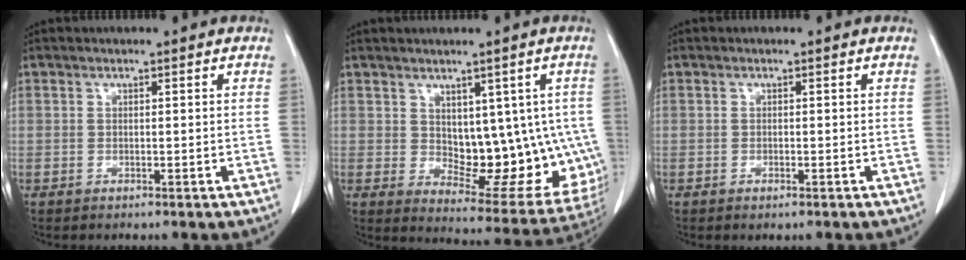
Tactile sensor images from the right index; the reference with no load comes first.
{"total": 14.7, "force": [0.5, 7.8, 12.4], "torque": [-0.140, 0.000, 0.028]}
{"total": 0.6, "force": [-0.4, 0.1, 0.4], "torque": [-0.010, -0.002, -0.003]}